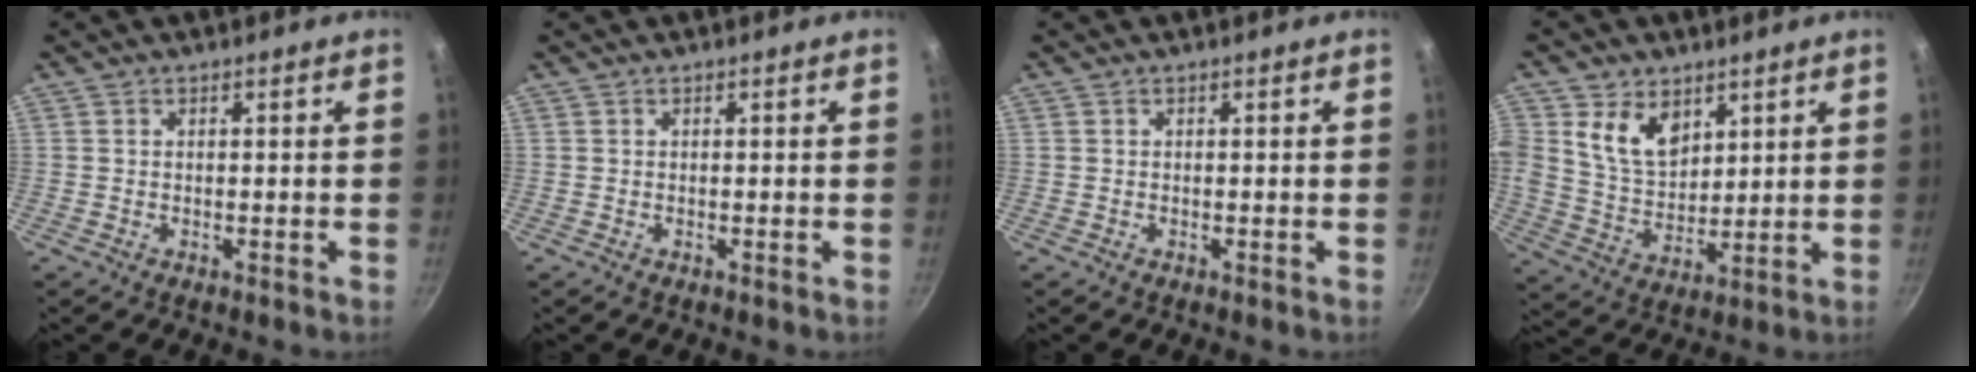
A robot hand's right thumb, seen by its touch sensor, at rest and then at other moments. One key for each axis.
{"total": 0.0}
{"total": 0.0}
{"total": 10.5, "fx": 4.6, "fy": 7.4, "fz": 5.8, "tx": -0.080, "ty": -0.031, "tz": 0.092}